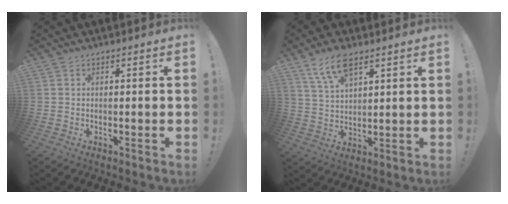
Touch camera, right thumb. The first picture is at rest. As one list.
[{"total": 8.9, "force": [6.0, 3.7, 5.5], "torque": [-0.105, -0.017, 0.112]}]